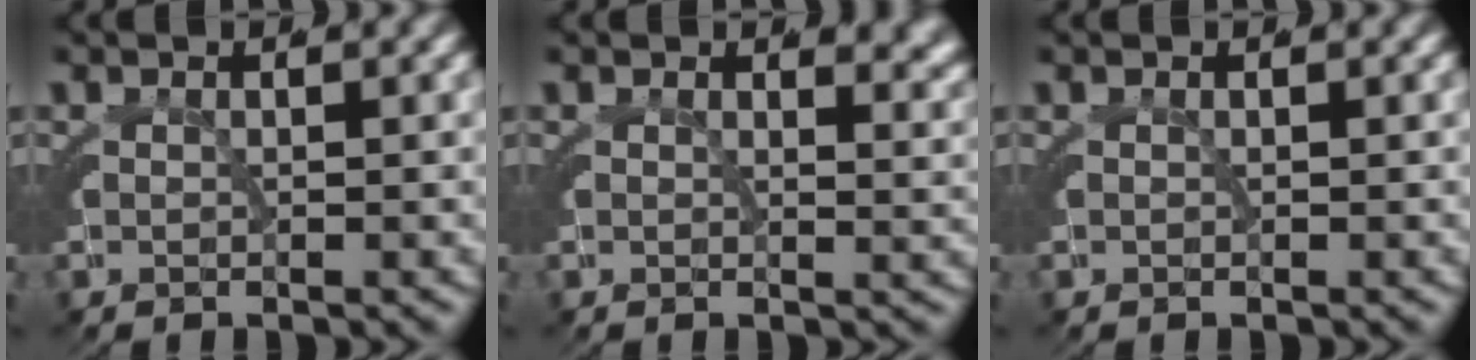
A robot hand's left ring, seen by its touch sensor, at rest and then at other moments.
{"total": 2.6, "force": [1.9, 1.0, 1.5], "torque": [-0.014, -0.003, 0.024]}
{"total": 0.0}